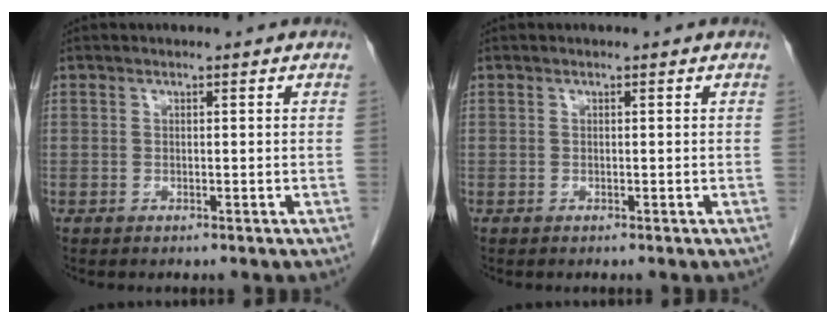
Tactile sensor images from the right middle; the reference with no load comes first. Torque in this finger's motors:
{"motor_torque": [0.36, -0.12, 0.04, 0.01]}